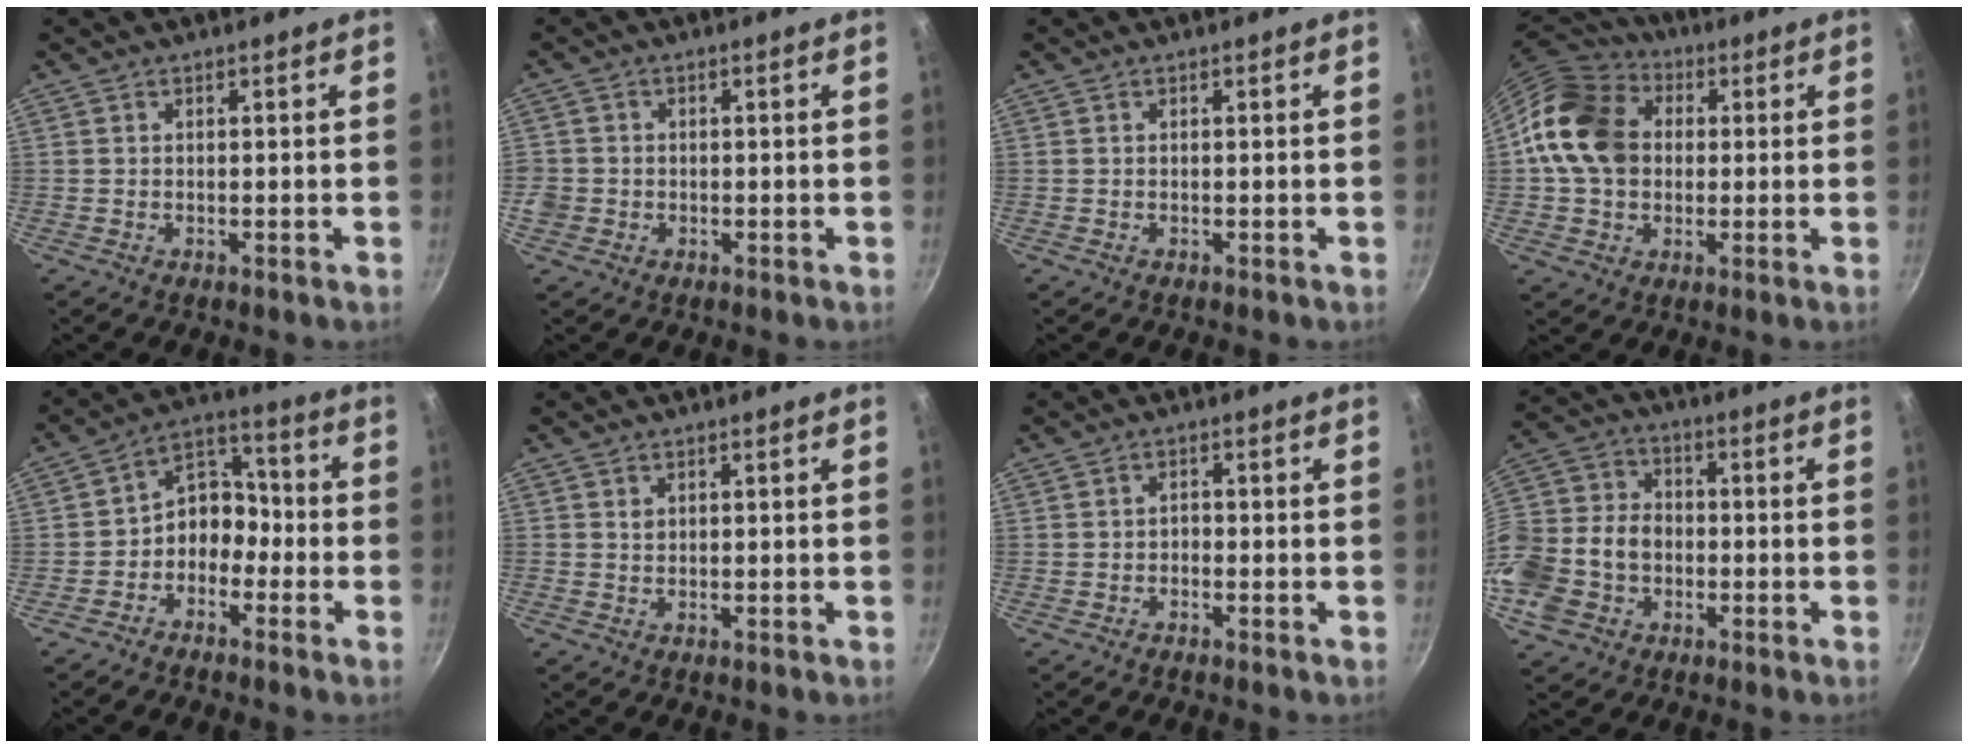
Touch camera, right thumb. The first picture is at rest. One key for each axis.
{"total": 3.5, "fx": -0.8, "fy": 3.2, "fz": 1.0, "tx": -0.017, "ty": 0.007, "tz": -0.015}
{"total": 0.0}
{"total": 16.2, "fx": 1.9, "fy": 12.8, "fz": 9.7, "tx": -0.158, "ty": 0.024, "tz": 0.021}
{"total": 8.1, "fx": -2.8, "fy": 6.3, "fz": 4.3, "tx": -0.023, "ty": 0.057, "tz": -0.064}
{"total": 0.9, "fx": 0.4, "fy": 0.8, "fz": 0.3, "tx": -0.002, "ty": -0.001, "tz": 0.005}
{"total": 1.1, "fx": -0.7, "fy": 0.6, "fz": 0.5, "tx": -0.007, "ty": 0.006, "tz": -0.014}
{"total": 17.6, "fx": -4.4, "fy": 13.9, "fz": 9.8, "tx": -0.208, "ty": 0.044, "tz": -0.086}